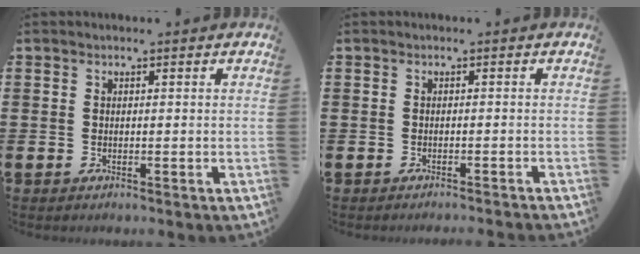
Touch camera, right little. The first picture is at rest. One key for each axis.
{"total": 0.7, "fx": -0.7, "fy": -0.2, "fz": 0.0, "tx": 0.002, "ty": -0.001, "tz": -0.014}